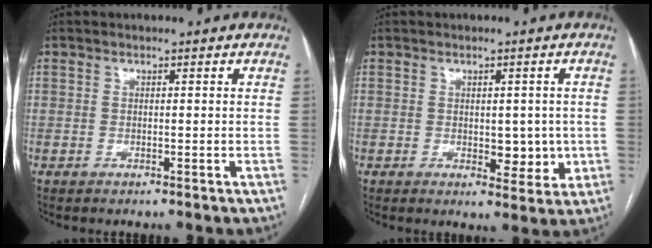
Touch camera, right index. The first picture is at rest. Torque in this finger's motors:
{"motor_torque": [0.23, 0.25, 0.11, 0.05]}